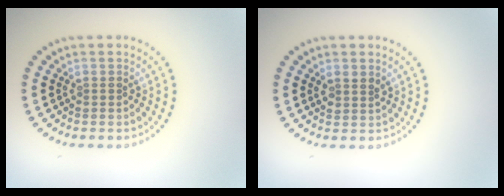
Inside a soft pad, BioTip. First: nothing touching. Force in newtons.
{"total": 1.3, "press": 1.2, "slide": 0.6}